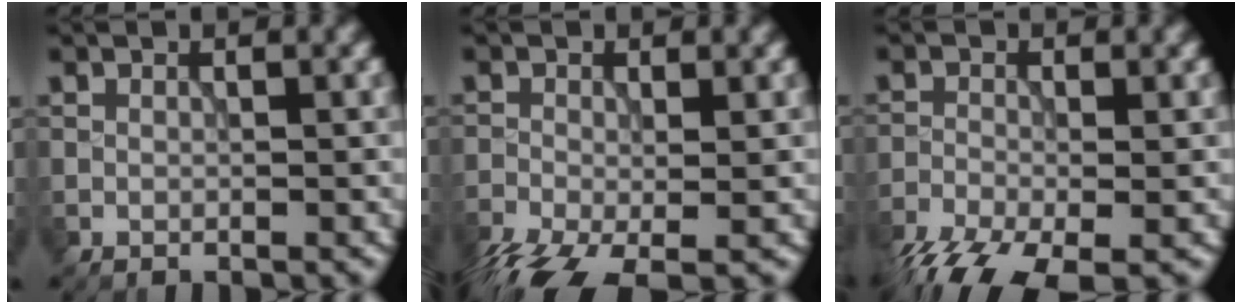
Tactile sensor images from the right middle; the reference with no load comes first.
{"total": 7.3, "force": [-4.2, 3.1, 5.1], "torque": [-0.111, -0.028, -0.079]}
{"total": 8.8, "force": [-6.2, 3.2, 5.4], "torque": [-0.118, -0.044, -0.113]}